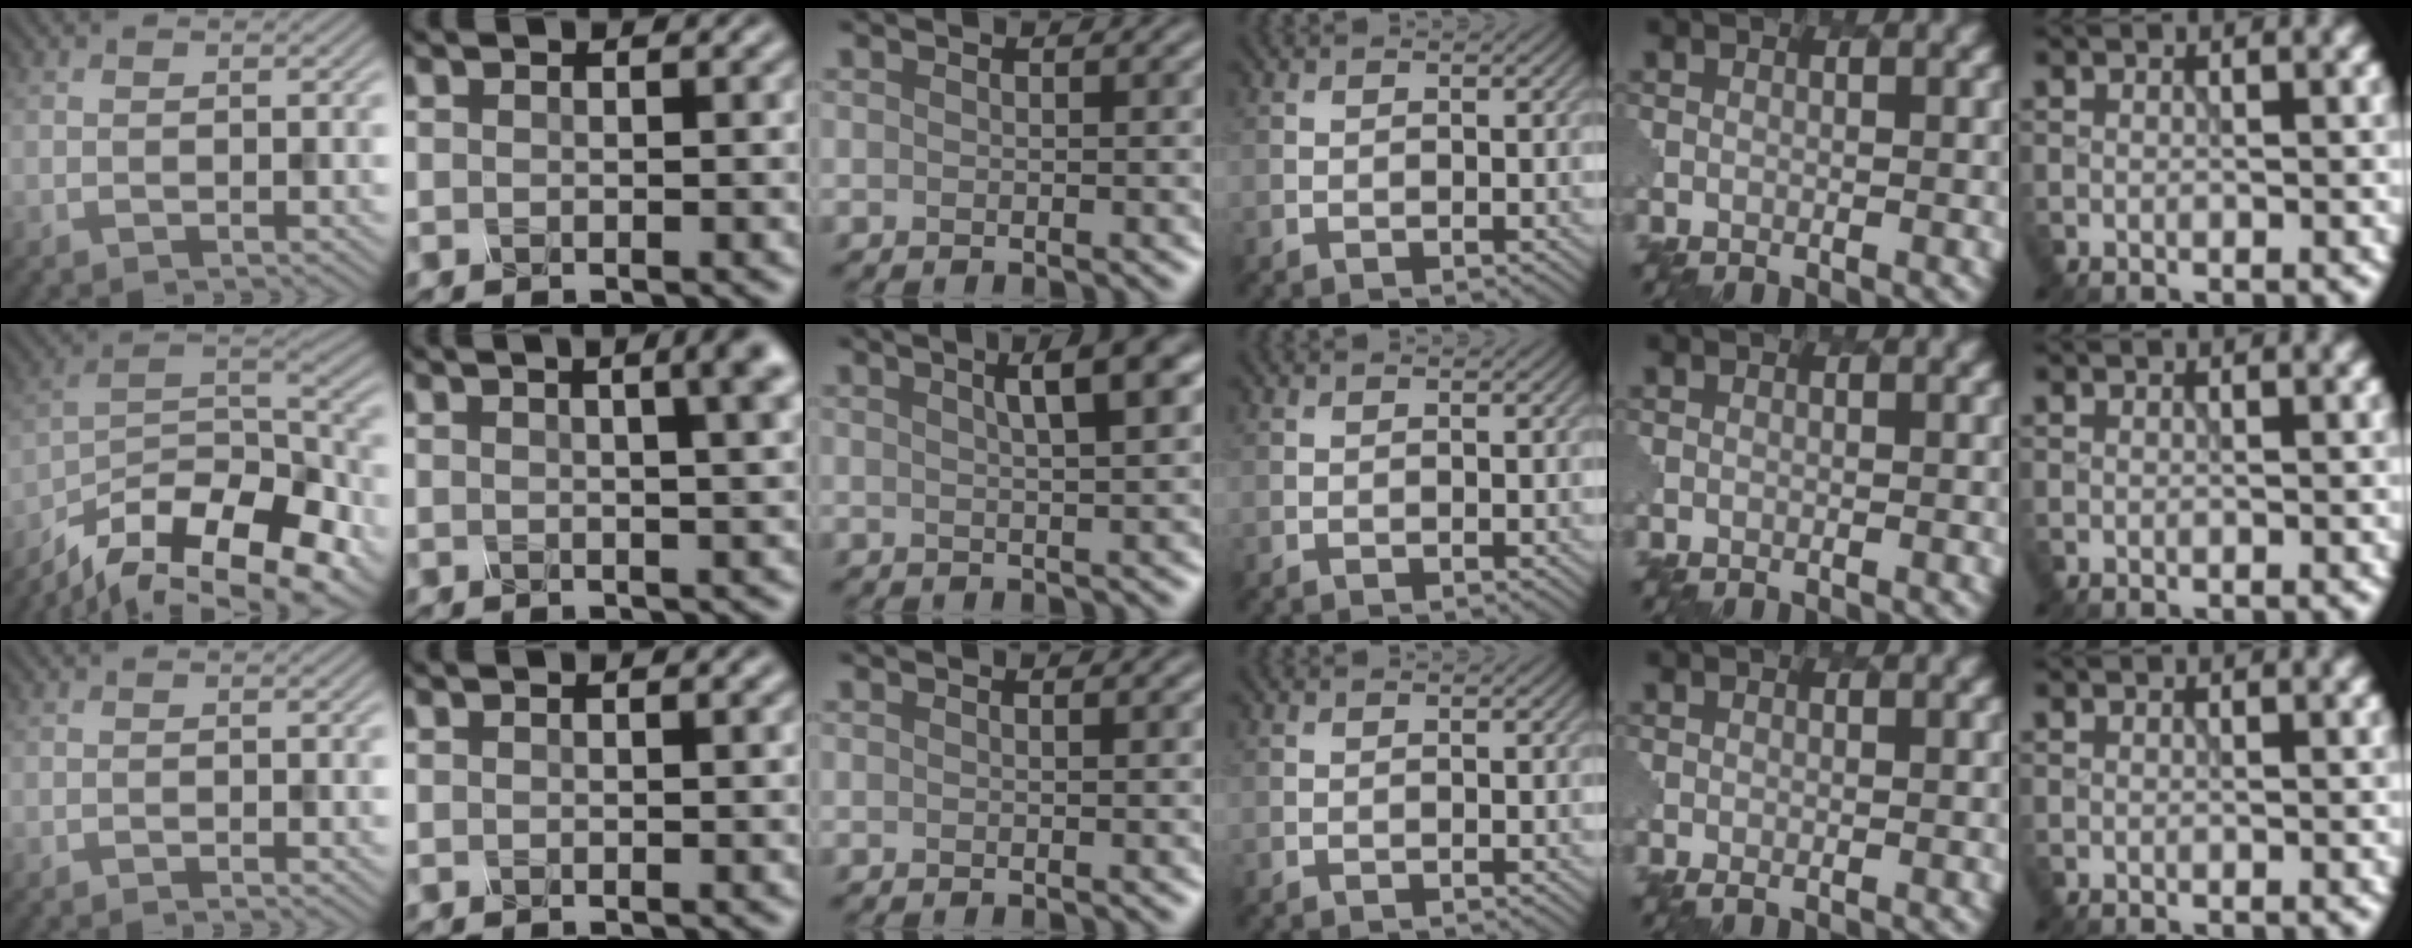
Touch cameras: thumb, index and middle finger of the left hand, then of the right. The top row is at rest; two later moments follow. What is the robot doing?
{"motion": "twist", "object": "rubiks cube"}